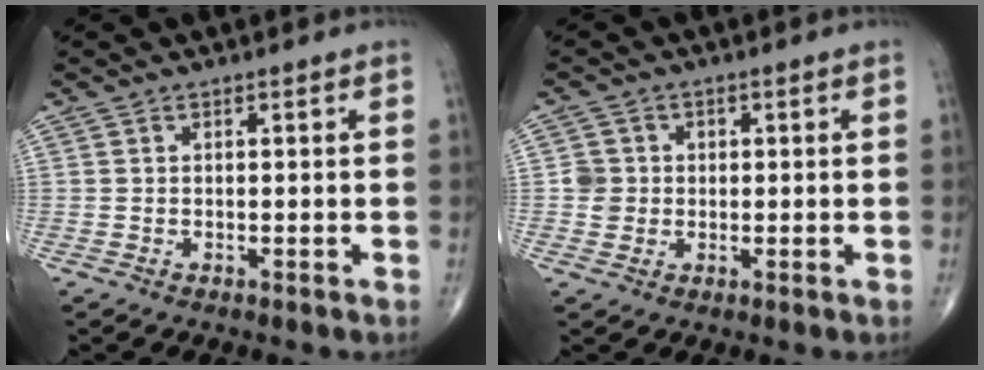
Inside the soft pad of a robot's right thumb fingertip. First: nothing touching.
{"total": 3.4, "force": [0.2, 3.4, 0.5], "torque": [0.017, 0.006, 0.003]}